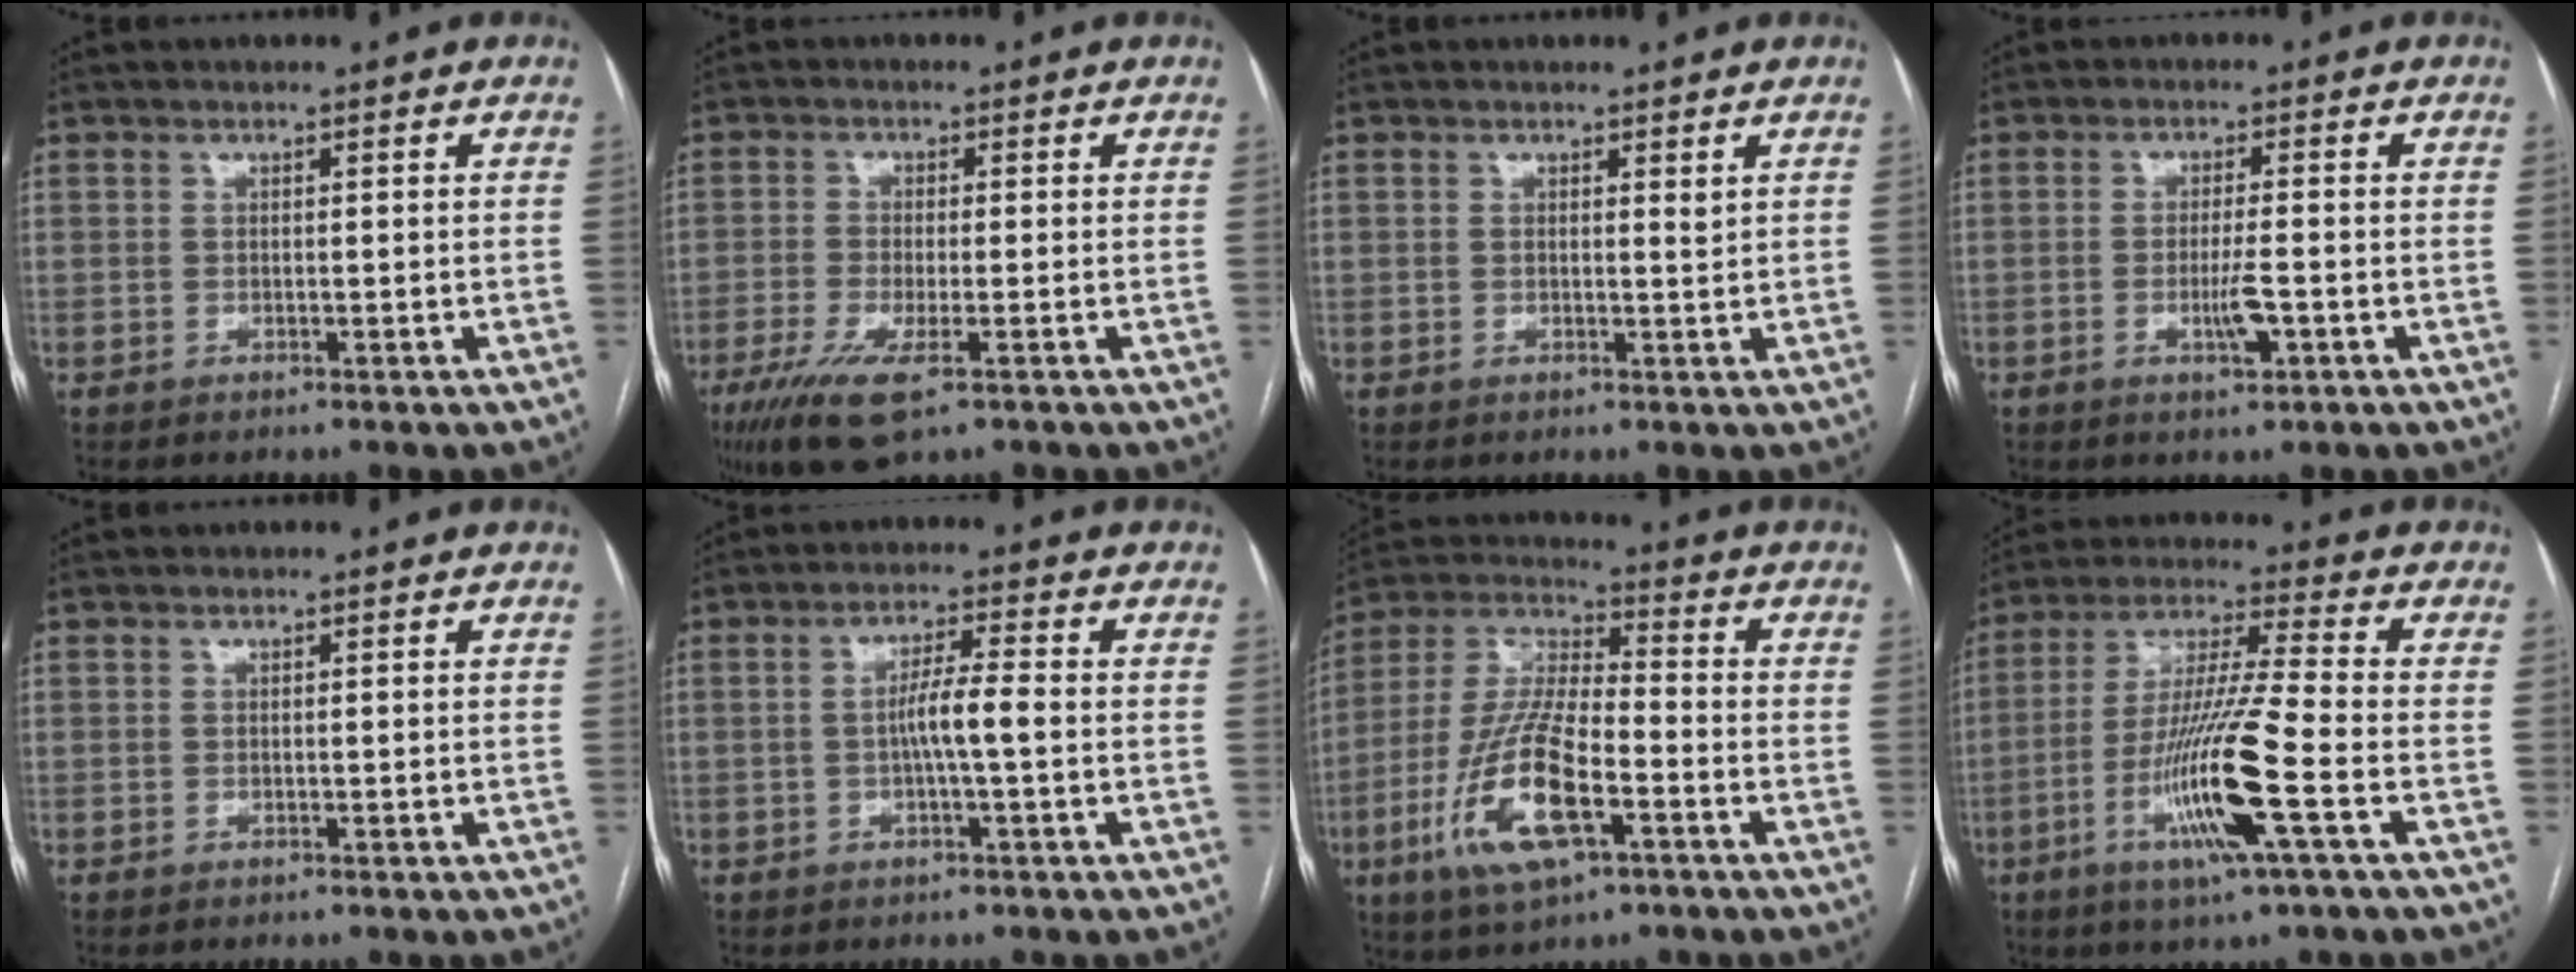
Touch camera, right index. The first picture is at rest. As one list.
[{"total": 8.4, "force": [-4.7, 1.9, 6.7], "torque": [-0.130, -0.024, -0.078]}, {"total": 0.8, "force": [0.5, 0.1, 0.6], "torque": [-0.010, 0.000, 0.009]}, {"total": 3.9, "force": [-1.4, 0.3, 3.6], "torque": [-0.068, -0.004, -0.022]}, {"total": 0.0}, {"total": 4.6, "force": [-0.6, 0.0, 4.5], "torque": [-0.085, 0.006, -0.012]}, {"total": 15.8, "force": [-5.9, 4.3, 14.0], "torque": [-0.300, -0.010, -0.103]}, {"total": 14.8, "force": [-5.2, -0.6, 13.8], "torque": [-0.277, -0.015, -0.101]}]